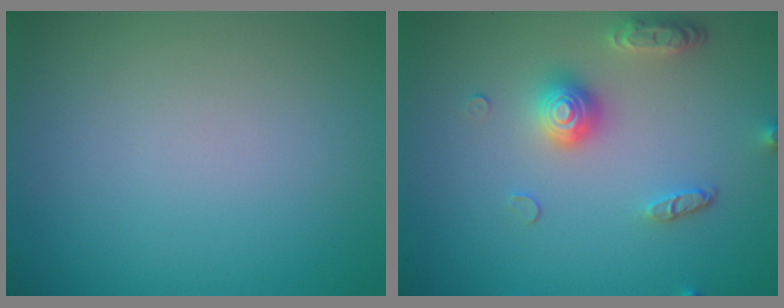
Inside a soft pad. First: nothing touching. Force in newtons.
{"total": 3.6, "press": 3.0, "slide": 2.0}